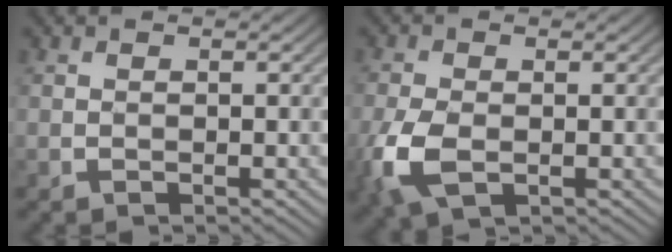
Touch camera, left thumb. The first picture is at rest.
{"total": 6.8, "force": [-2.1, 4.2, 4.8], "torque": [-0.147, -0.005, -0.043]}